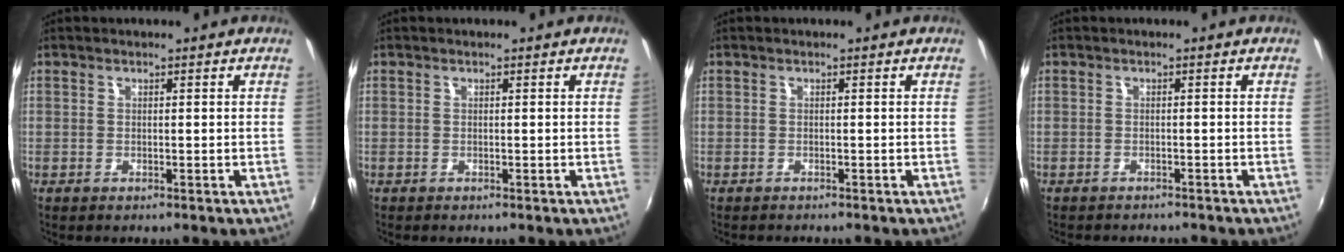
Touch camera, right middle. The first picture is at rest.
{"total": 0.0}
{"total": 0.8, "force": [-0.8, 0.2, 0.1], "torque": [-0.004, -0.004, -0.013]}
{"total": 2.7, "force": [-2.5, 0.7, 0.7], "torque": [-0.023, -0.008, -0.038]}